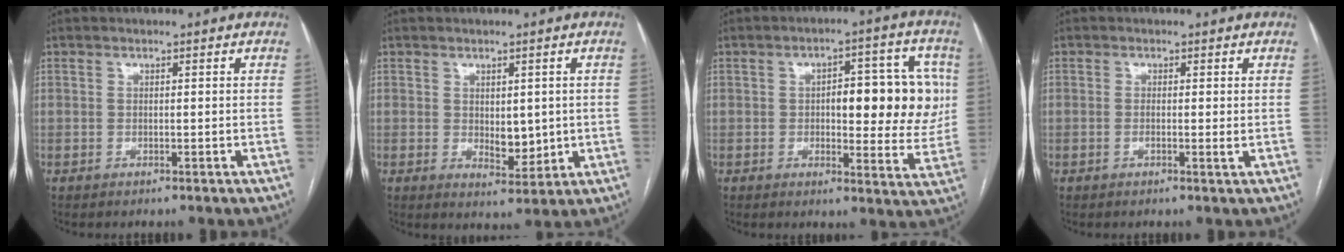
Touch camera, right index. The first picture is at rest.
{"total": 4.8, "force": [0.1, 2.5, 4.1], "torque": [-0.060, -0.008, 0.012]}
{"total": 12.9, "force": [1.4, 4.8, 11.9], "torque": [-0.137, 0.020, 0.023]}
{"total": 1.7, "force": [-0.1, 0.2, 1.6], "torque": [-0.028, -0.002, -0.002]}